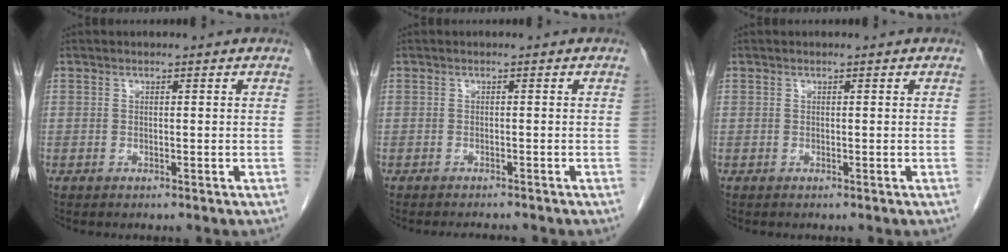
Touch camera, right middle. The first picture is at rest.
{"total": 3.2, "force": [-3.1, 0.3, 0.8], "torque": [-0.008, -0.006, -0.039]}
{"total": 0.0}